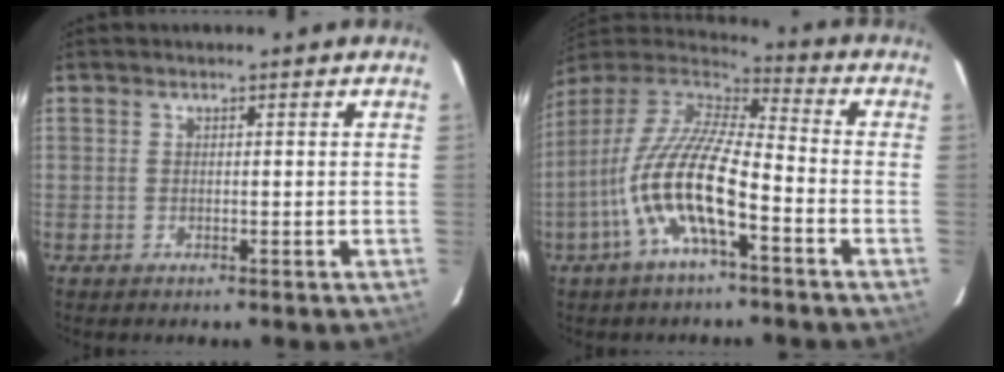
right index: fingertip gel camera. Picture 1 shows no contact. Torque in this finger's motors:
{"motor_torque": [1.57, -0.57, 1.05, 0.21]}